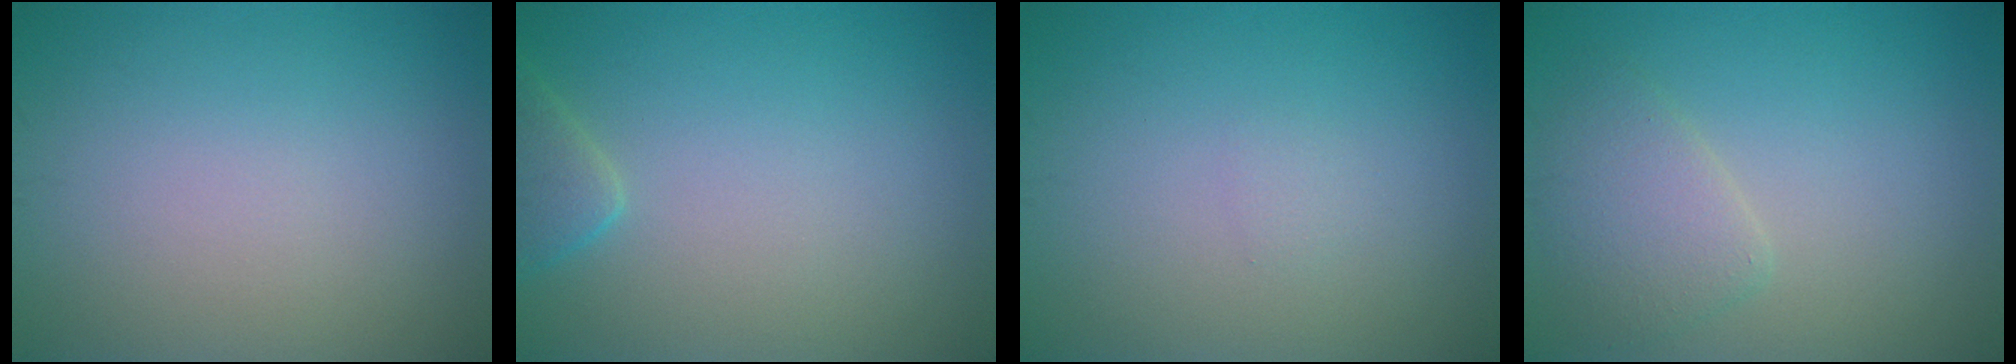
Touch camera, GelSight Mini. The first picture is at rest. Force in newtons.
{"total": 2.0, "press": 2.0, "slide": 0.2}
{"total": 0.5, "press": 0.5, "slide": 0.1}
{"total": 2.9, "press": 2.9, "slide": 0.2}